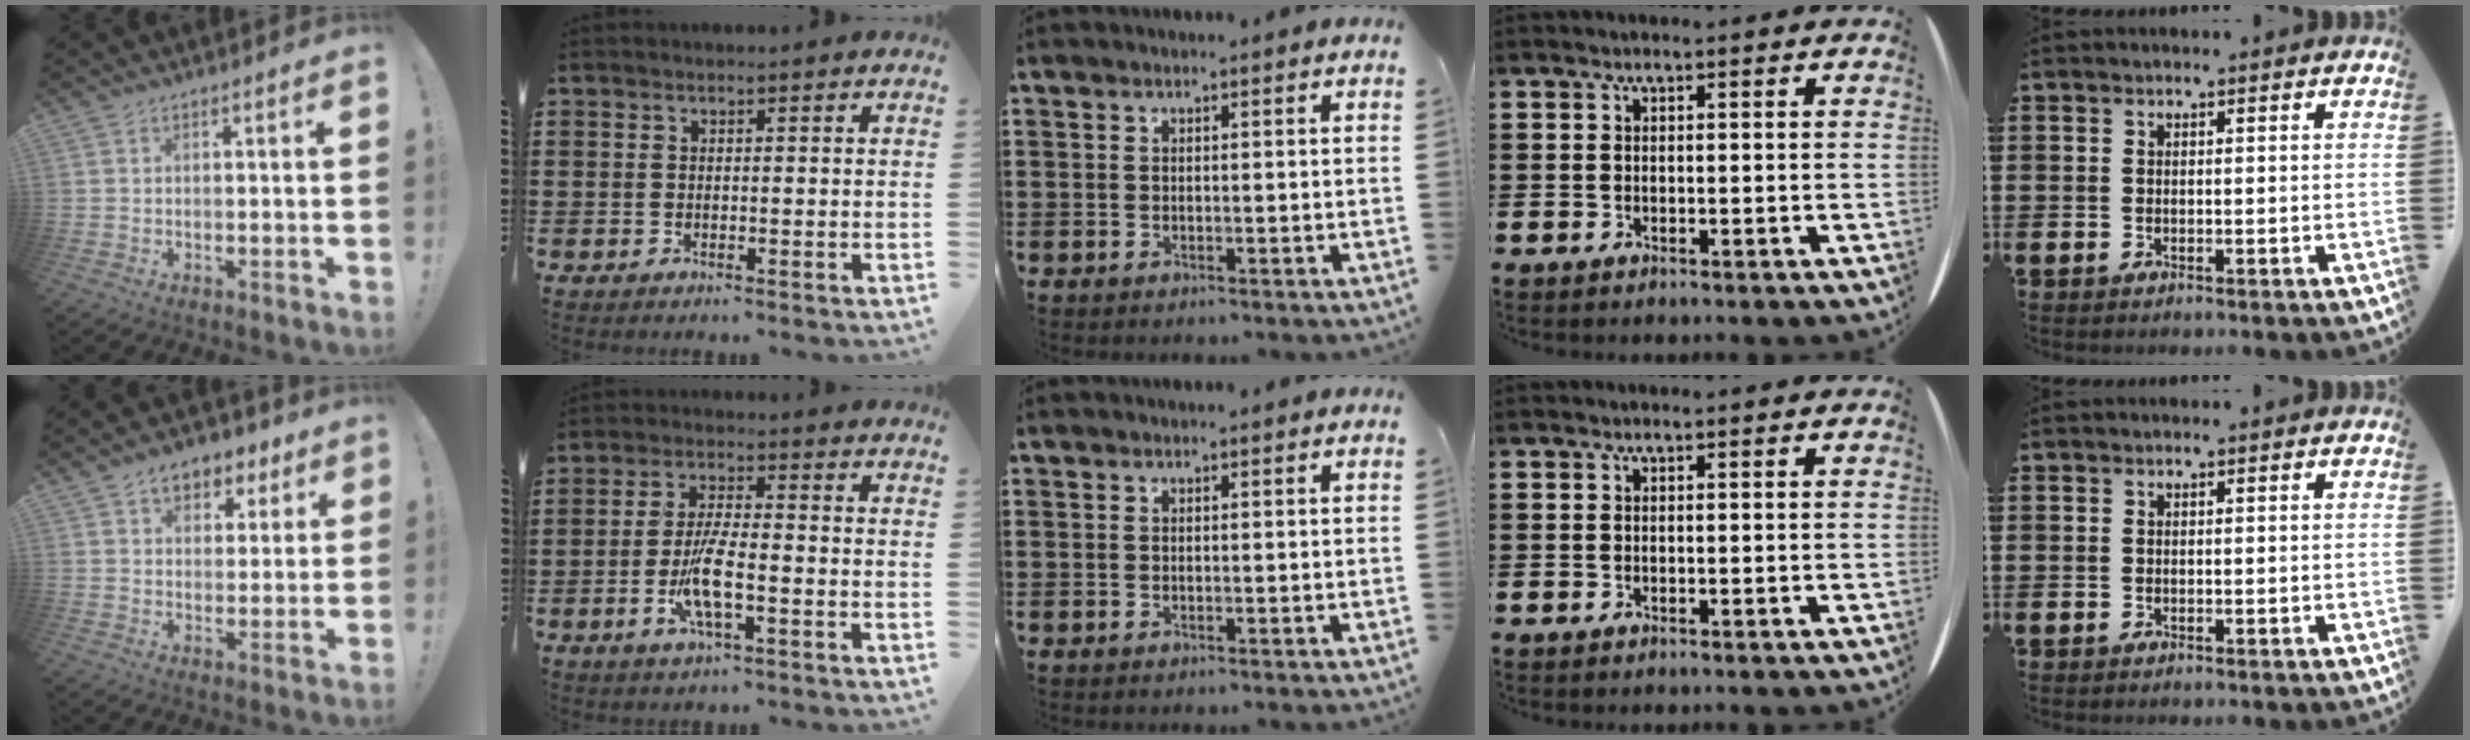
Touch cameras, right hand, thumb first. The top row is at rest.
{"thumb": {"total": 7.7, "force": [4.5, 5.5, 3.1], "torque": [-0.043, -0.018, 0.084]}, "index": {"total": 7.0, "force": [-2.3, 1.6, 6.4], "torque": [-0.139, -0.012, -0.047]}}